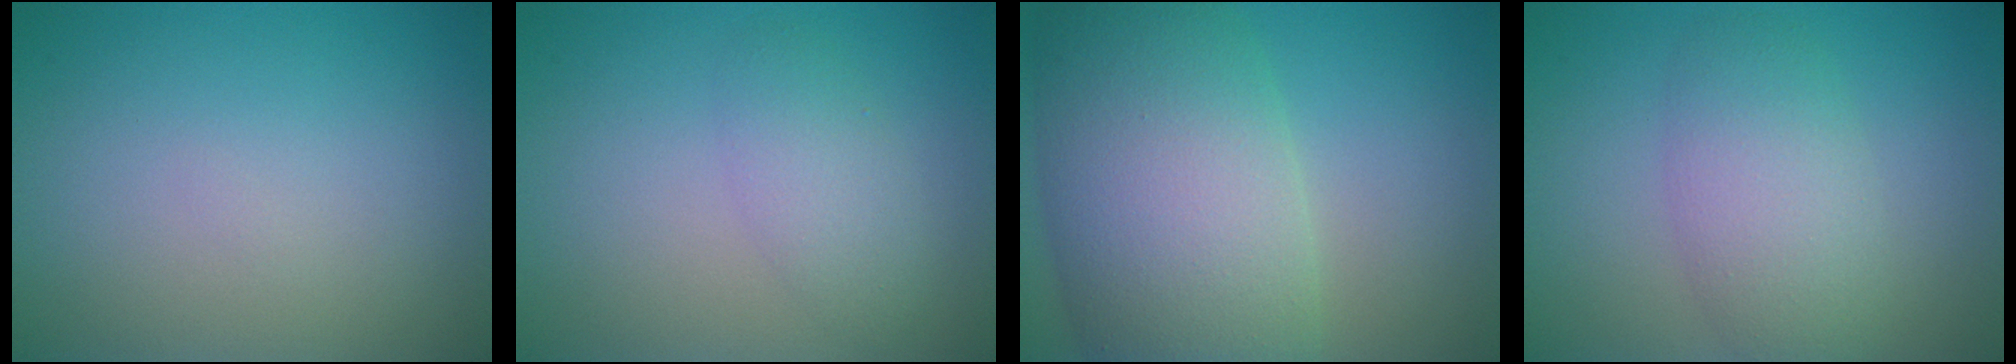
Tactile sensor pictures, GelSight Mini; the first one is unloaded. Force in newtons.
{"total": 2.4, "press": 2.4, "slide": 0.0}
{"total": 12.4, "press": 12.4, "slide": 0.5}
{"total": 4.6, "press": 4.6, "slide": 0.1}